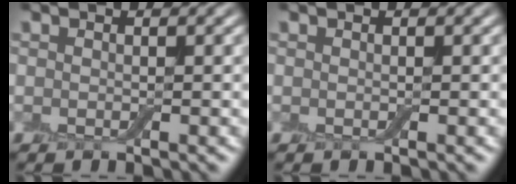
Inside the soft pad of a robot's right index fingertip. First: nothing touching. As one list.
[{"total": 0.0}]